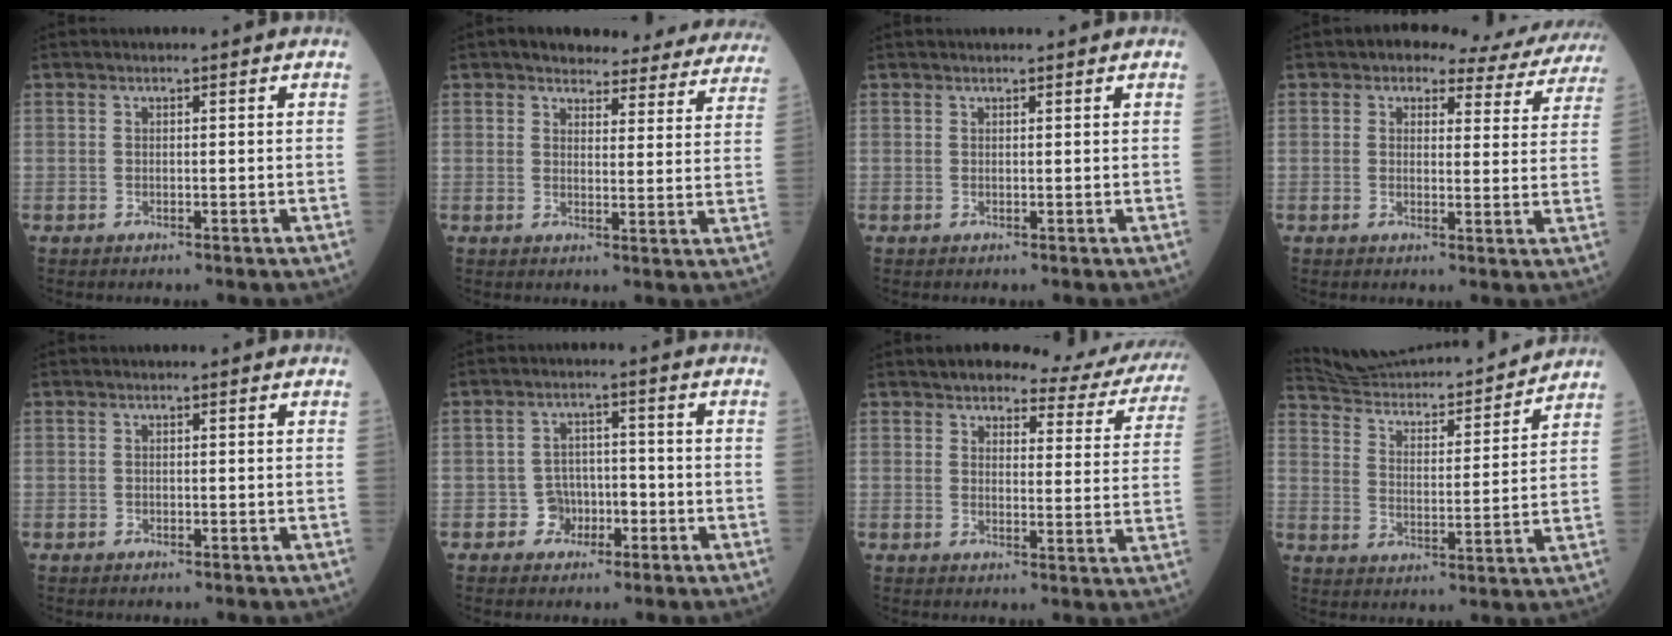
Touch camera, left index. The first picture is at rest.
{"total": 19.1, "force": [17.5, 5.4, 5.4], "torque": [-0.039, -0.030, 0.182]}
{"total": 2.8, "force": [2.6, 0.2, 0.9], "torque": [-0.005, 0.026, 0.036]}
{"total": 11.3, "force": [9.8, 4.5, 3.4], "torque": [-0.015, 0.009, 0.086]}
{"total": 0.0}
{"total": 3.9, "force": [-1.8, 3.4, 0.8], "torque": [-0.004, 0.013, -0.030]}
{"total": 14.0, "force": [12.9, 3.6, 4.2], "torque": [-0.023, -0.018, 0.127]}
{"total": 20.3, "force": [19.3, 2.1, 5.8], "torque": [-0.094, -0.009, 0.286]}